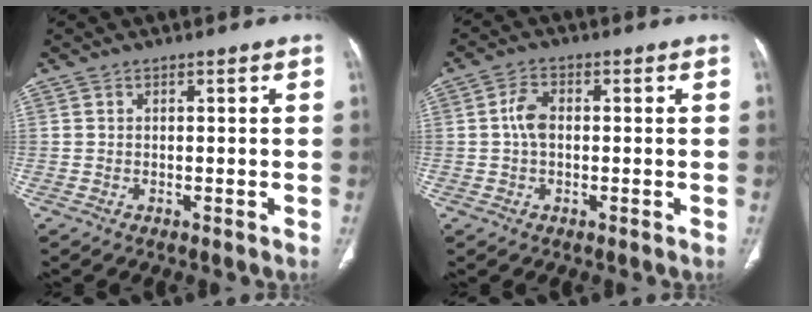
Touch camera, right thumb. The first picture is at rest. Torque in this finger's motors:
{"motor_torque": [0.86, 0.66, 0.66, -0.33, 0.01]}